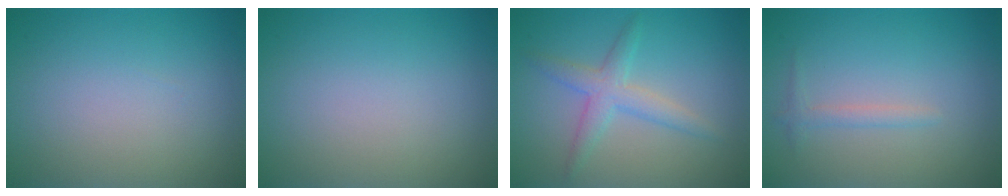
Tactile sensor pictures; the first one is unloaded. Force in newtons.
{"total": 0.0}
{"total": 3.0, "press": 3.0, "slide": 0.2}
{"total": 1.1, "press": 1.1, "slide": 0.1}